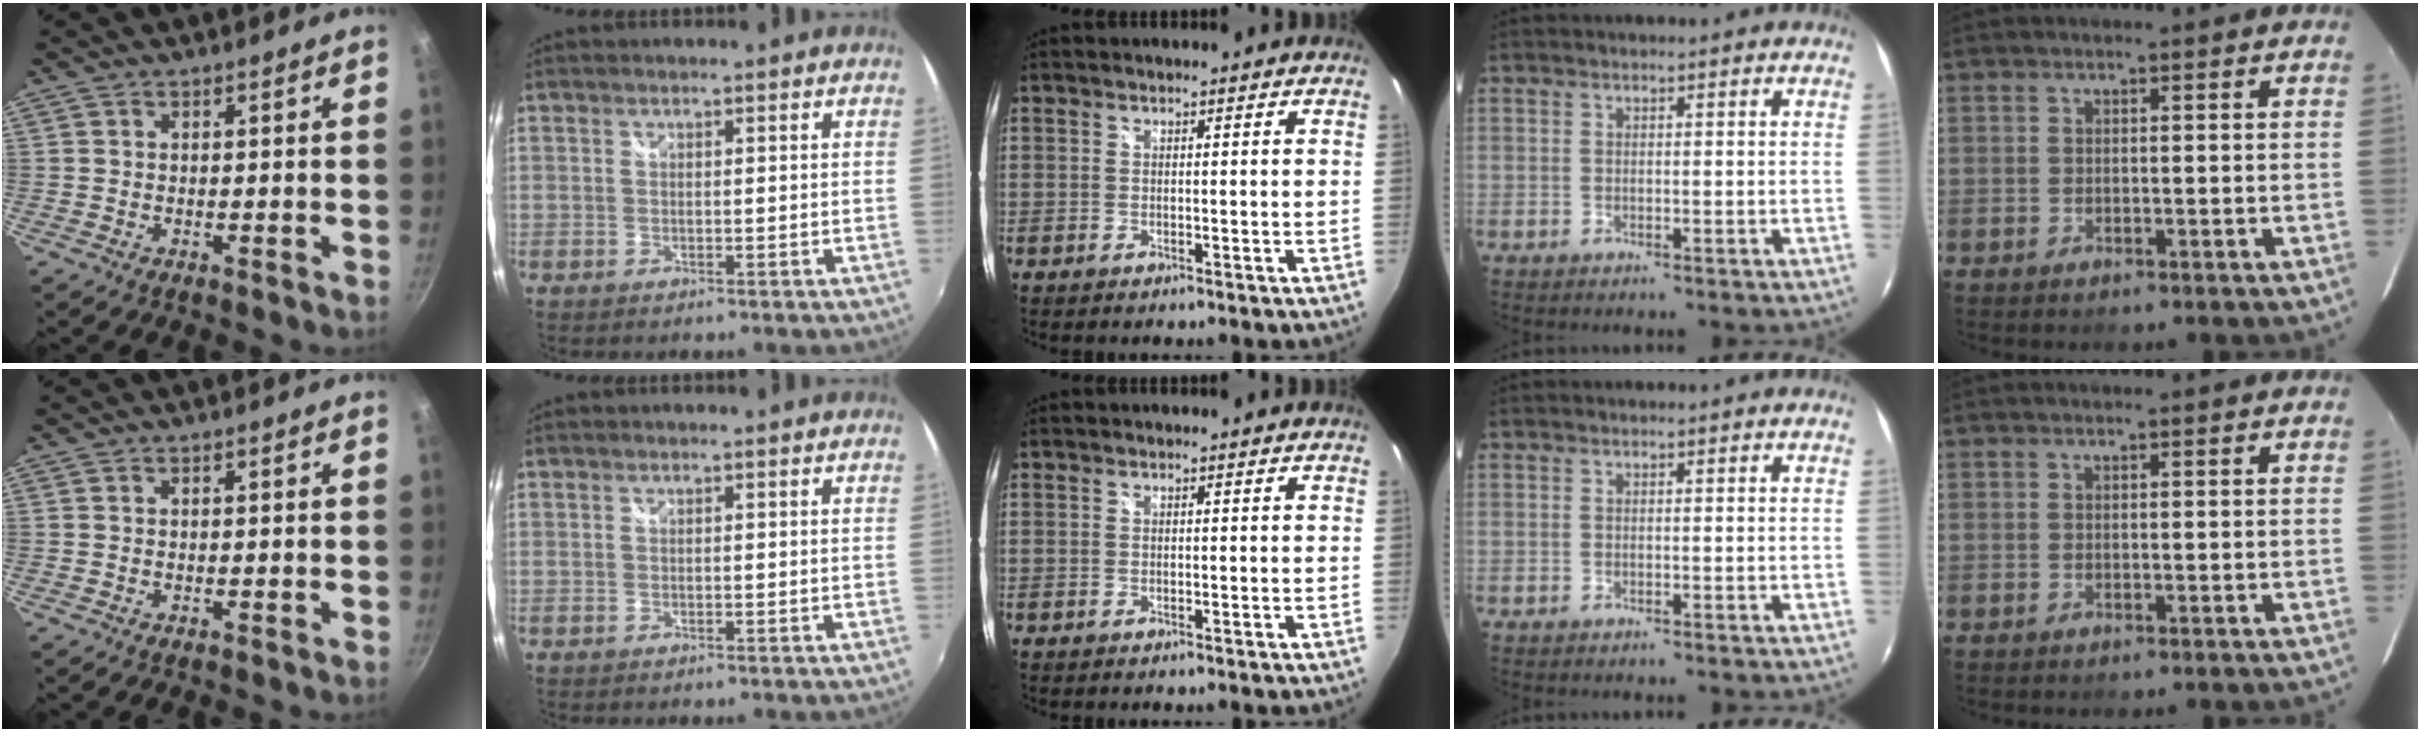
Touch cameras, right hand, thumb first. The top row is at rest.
{}